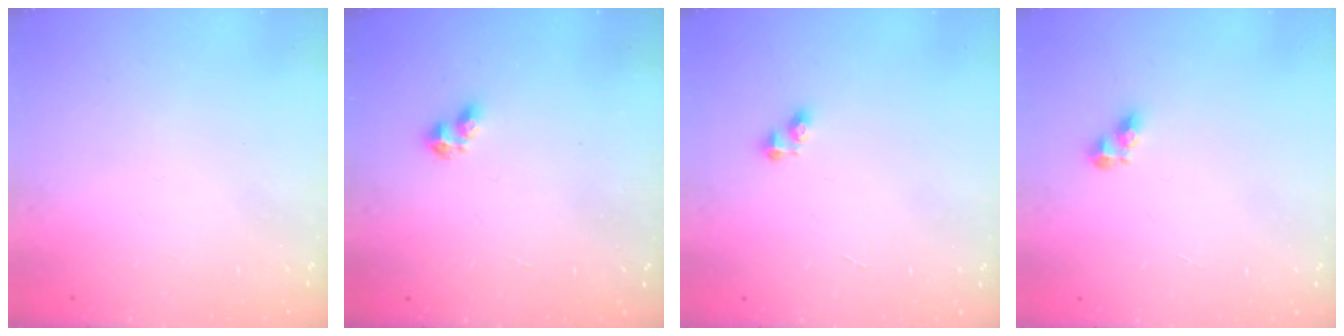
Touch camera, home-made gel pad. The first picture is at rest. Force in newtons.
{"total": 2.3, "press": 2.2, "slide": 0.6}
{"total": 2.6, "press": 2.6, "slide": 0.4}
{"total": 5.0, "press": 5.0, "slide": 0.5}